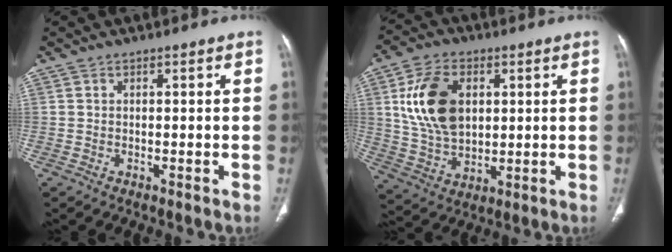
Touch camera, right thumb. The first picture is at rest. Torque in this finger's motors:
{"motor_torque": [0.24, 0.28, 1.25, 0.25, 0.16]}